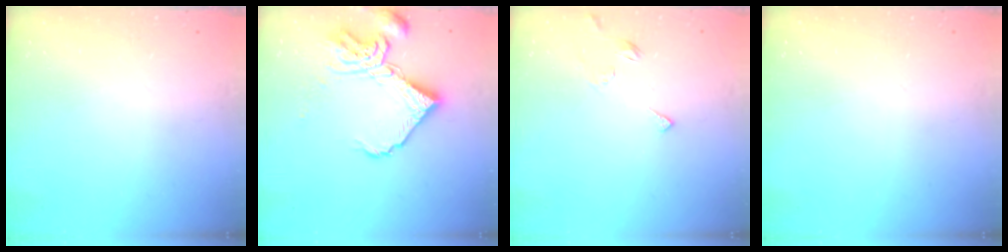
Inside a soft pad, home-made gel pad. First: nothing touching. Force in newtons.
{"total": 13.7, "press": 13.6, "slide": 1.7}
{"total": 3.1, "press": 3.0, "slide": 0.6}
{"total": 0.0}